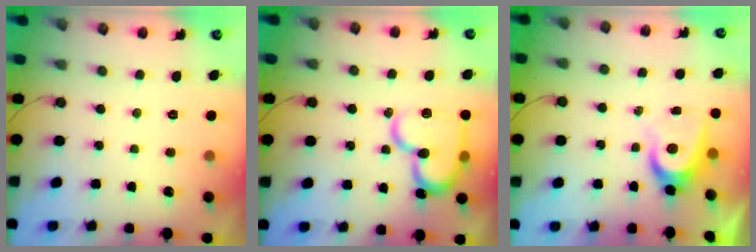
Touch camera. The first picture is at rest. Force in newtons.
{"total": 17.3, "press": 17.2, "slide": 1.7}
{"total": 6.8, "press": 6.8, "slide": 0.4}